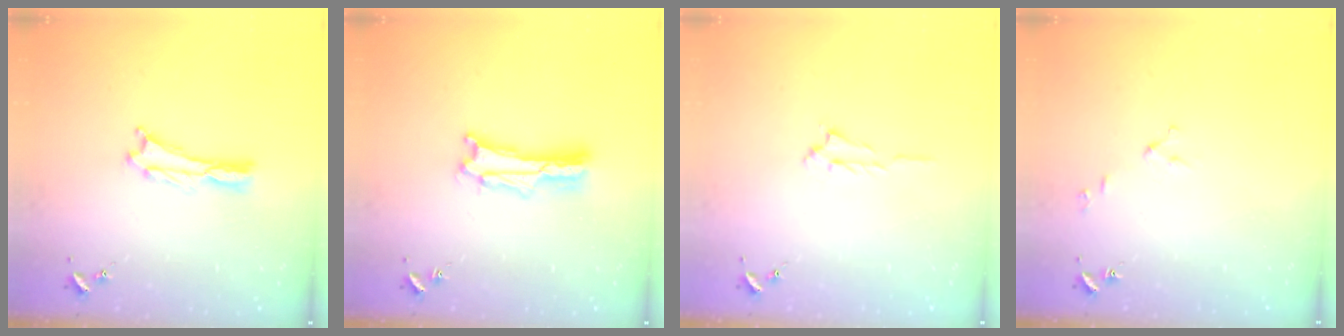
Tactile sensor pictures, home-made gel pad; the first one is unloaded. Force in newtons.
{"total": 2.1, "press": 2.1, "slide": 0.3}
{"total": 0.7, "press": 0.6, "slide": 0.2}
{"total": 2.6, "press": 2.6, "slide": 0.3}